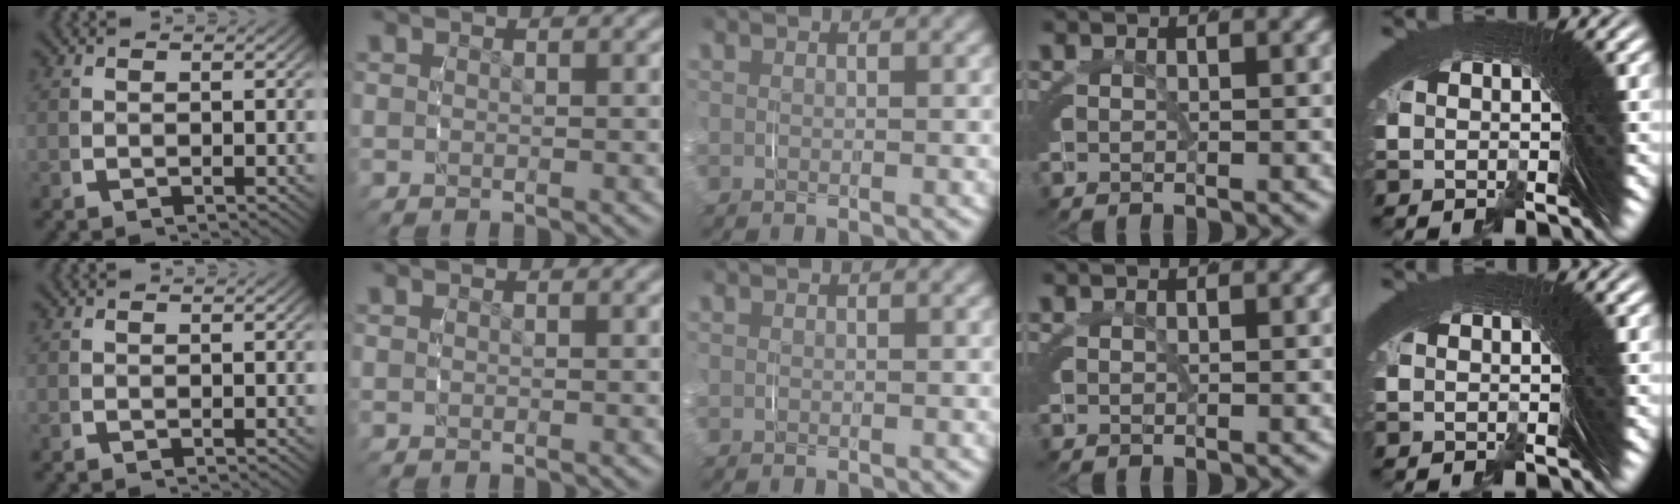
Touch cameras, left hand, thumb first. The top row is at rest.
{}